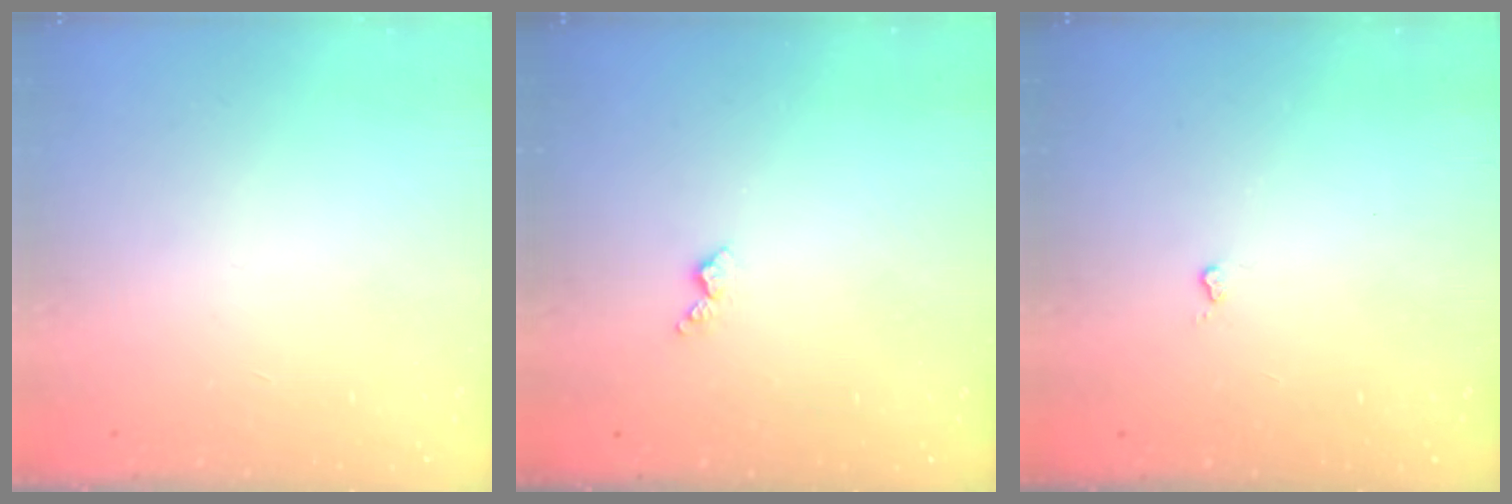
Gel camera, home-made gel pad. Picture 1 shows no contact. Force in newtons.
{"total": 2.7, "press": 2.6, "slide": 0.5}
{"total": 2.7, "press": 2.6, "slide": 0.4}